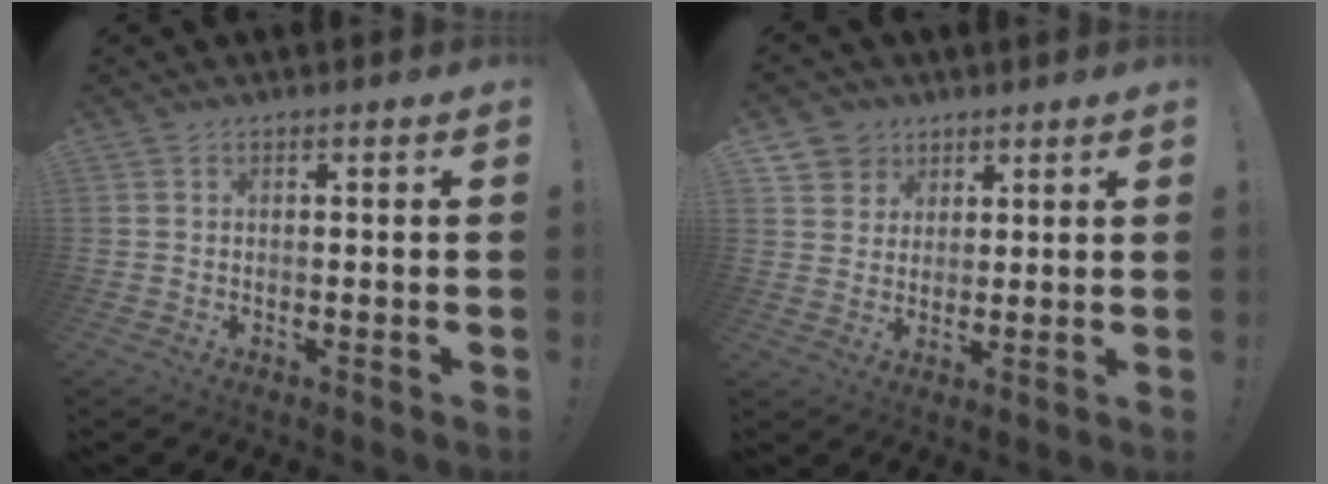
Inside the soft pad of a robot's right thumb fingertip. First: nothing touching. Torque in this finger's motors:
{"motor_torque": [-0.08, 0.21, 0.12, 0.12, 0.21]}